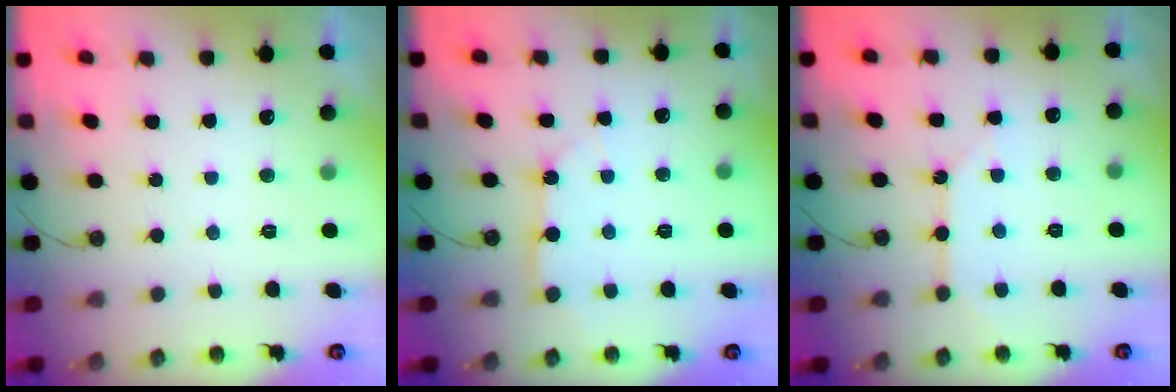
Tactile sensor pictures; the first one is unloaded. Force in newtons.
{"total": 3.4, "press": 3.4, "slide": 0.3}
{"total": 4.6, "press": 4.6, "slide": 0.5}